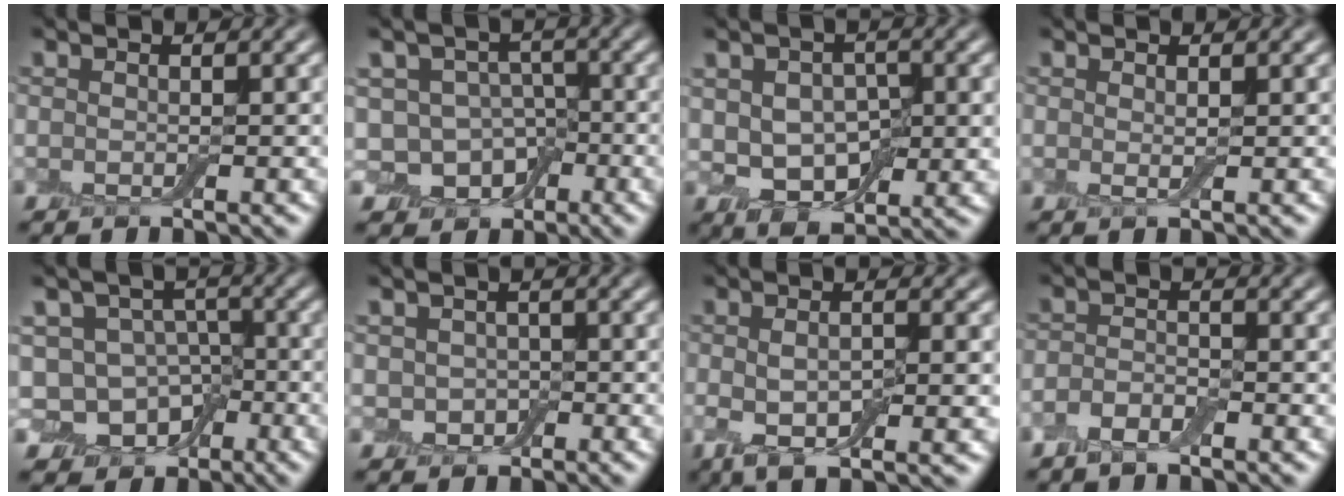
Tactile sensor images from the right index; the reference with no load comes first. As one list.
[{"total": 4.9, "force": [-1.8, 4.1, 2.0], "torque": [-0.010, 0.005, -0.041]}, {"total": 7.1, "force": [-0.4, 4.4, 5.5], "torque": [-0.095, -0.007, -0.005]}, {"total": 0.7, "force": [0.3, 0.0, 0.6], "torque": [-0.013, -0.005, 0.004]}, {"total": 6.1, "force": [-2.7, 5.1, 2.1], "torque": [-0.017, 0.019, -0.060]}, {"total": 2.1, "force": [-0.3, 1.8, 1.0], "torque": [-0.017, -0.005, -0.008]}, {"total": 5.7, "force": [-1.1, 2.2, 5.2], "torque": [-0.095, -0.013, -0.017]}, {"total": 2.1, "force": [-1.2, 0.9, 1.5], "torque": [-0.030, 0.001, -0.028]}]